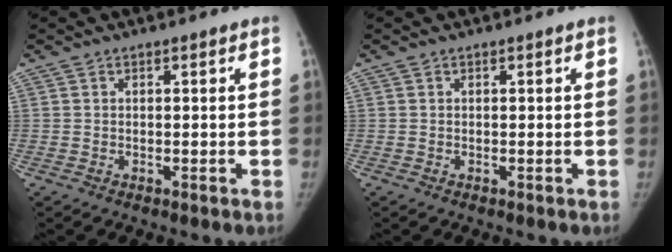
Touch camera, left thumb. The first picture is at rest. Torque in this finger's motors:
{"motor_torque": [0.00, 0.00, 0.03, -0.03, 0.00]}